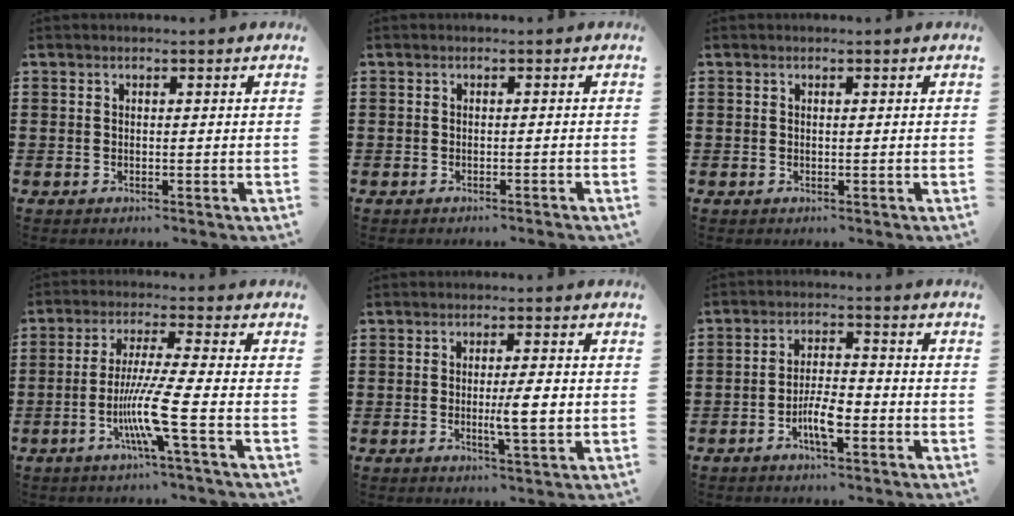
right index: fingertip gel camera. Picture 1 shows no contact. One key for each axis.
{"total": 0.7, "fx": -0.5, "fy": -0.1, "fz": 0.4, "tx": -0.007, "ty": -0.002, "tz": -0.010}
{"total": 0.0}
{"total": 8.5, "fx": -3.0, "fy": -0.4, "fz": 7.9, "tx": -0.160, "ty": -0.021, "tz": -0.060}
{"total": 4.6, "fx": -0.3, "fy": 0.6, "fz": 4.6, "tx": -0.079, "ty": -0.001, "tz": -0.008}
{"total": 5.3, "fx": -2.2, "fy": 1.6, "fz": 4.6, "tx": -0.097, "ty": 0.000, "tz": -0.046}